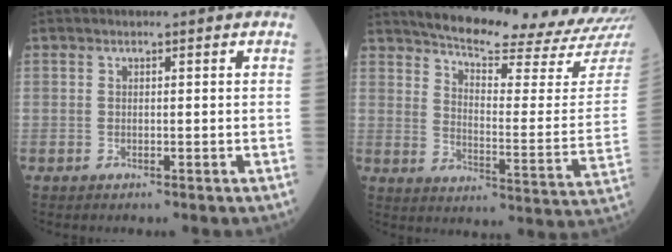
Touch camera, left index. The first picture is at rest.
{"total": 22.9, "force": [21.2, 0.4, 8.9], "torque": [-0.131, -0.098, 0.264]}